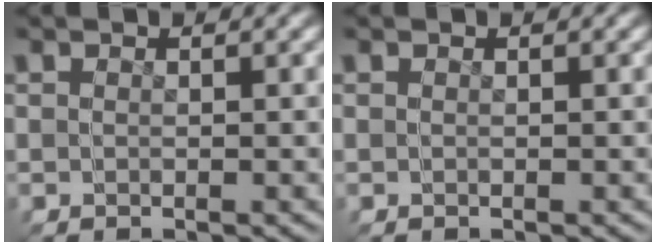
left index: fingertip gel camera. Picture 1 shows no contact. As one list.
[{"total": 0.0}]